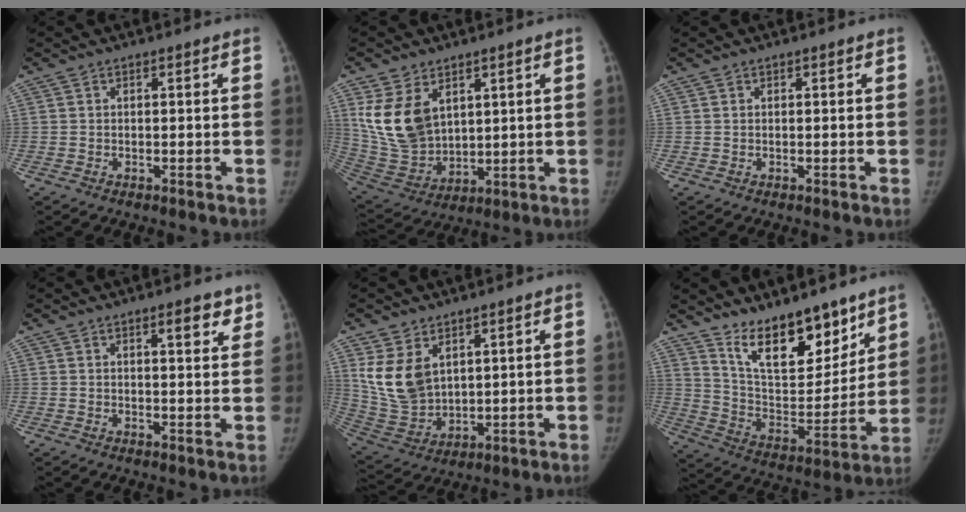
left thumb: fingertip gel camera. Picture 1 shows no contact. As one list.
[{"total": 13.7, "force": [5.2, 9.3, 8.7], "torque": [-0.146, -0.025, 0.126]}, {"total": 0.0}, {"total": 4.2, "force": [2.6, 1.4, 3.0], "torque": [-0.026, -0.014, 0.035]}, {"total": 11.4, "force": [4.4, 7.8, 7.2], "torque": [-0.120, -0.023, 0.109]}, {"total": 18.0, "force": [12.9, 7.6, 10.1], "torque": [-0.103, -0.092, 0.226]}]